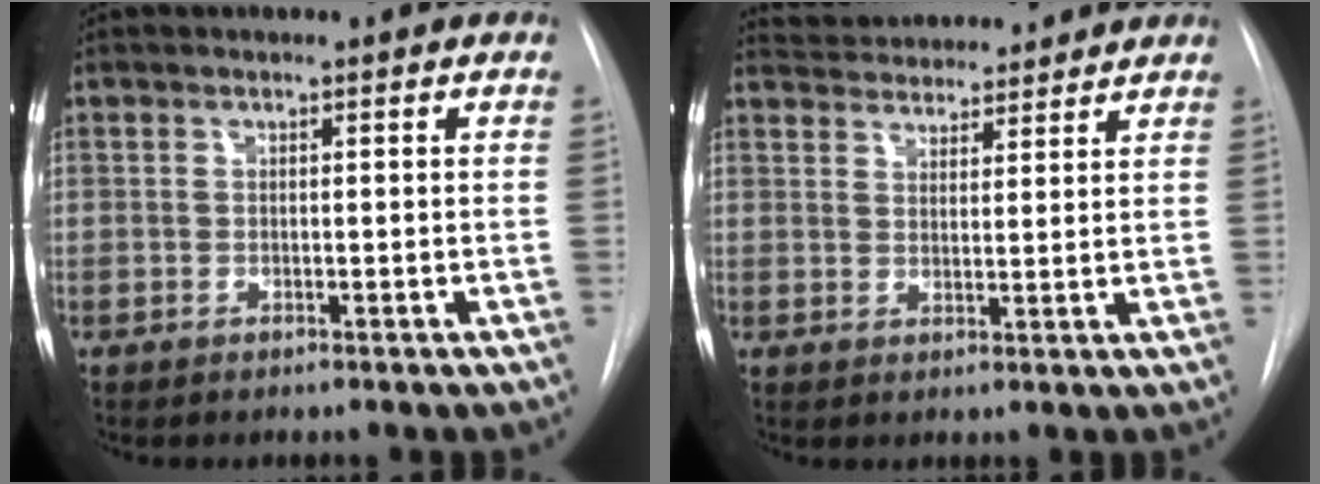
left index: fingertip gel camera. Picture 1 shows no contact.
{"total": 11.0, "force": [10.4, 2.5, 2.2], "torque": [-0.028, 0.024, 0.148]}